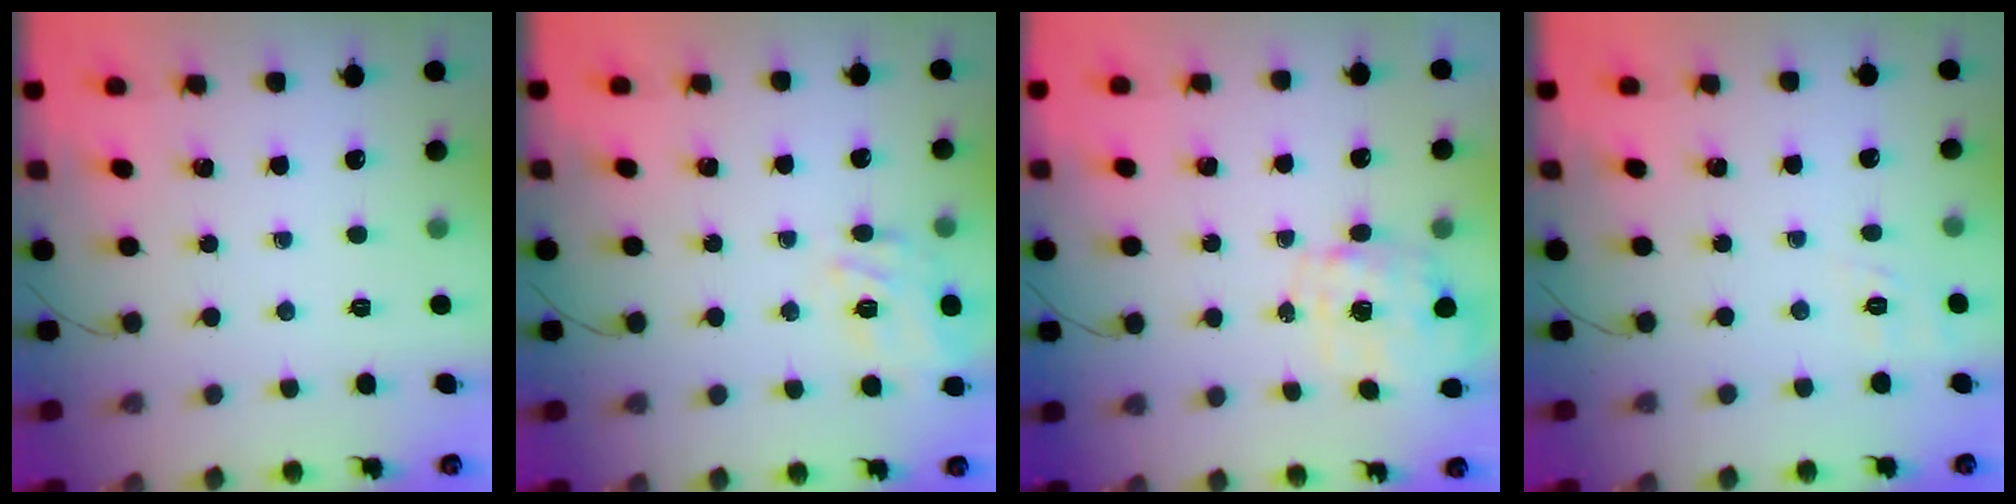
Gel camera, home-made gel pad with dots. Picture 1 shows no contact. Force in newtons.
{"total": 9.0, "press": 8.7, "slide": 2.1}
{"total": 2.8, "press": 2.7, "slide": 0.9}
{"total": 2.1, "press": 0.8, "slide": 2.0}